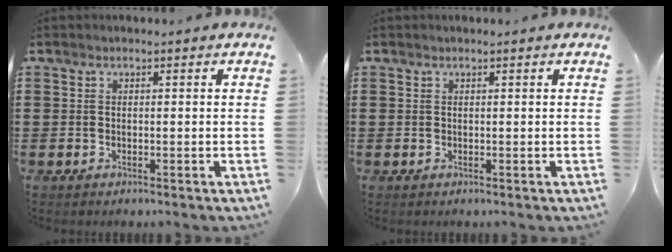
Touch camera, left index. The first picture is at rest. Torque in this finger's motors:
{"motor_torque": [-0.36, 0.07, 0.03, -0.02]}